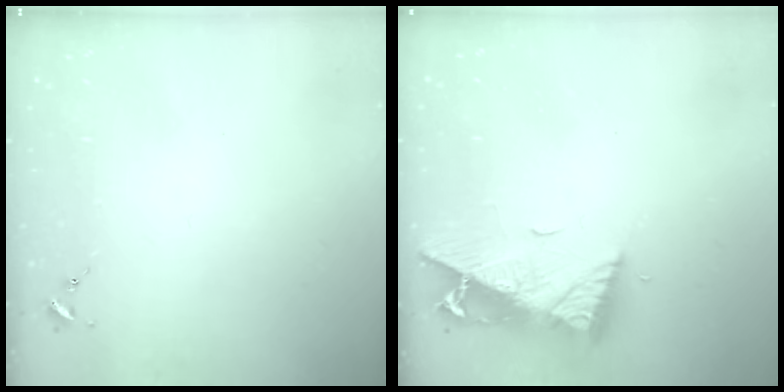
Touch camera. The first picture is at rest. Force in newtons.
{"total": 10.2, "press": 10.1, "slide": 1.1}